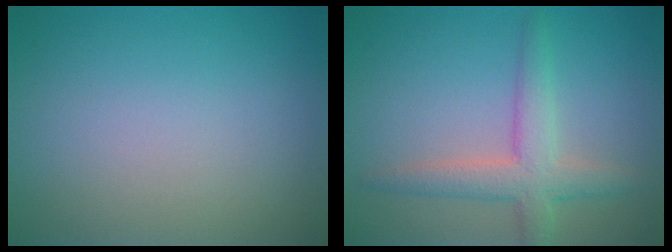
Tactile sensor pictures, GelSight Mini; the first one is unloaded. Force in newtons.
{"total": 3.9, "press": 3.9, "slide": 0.1}